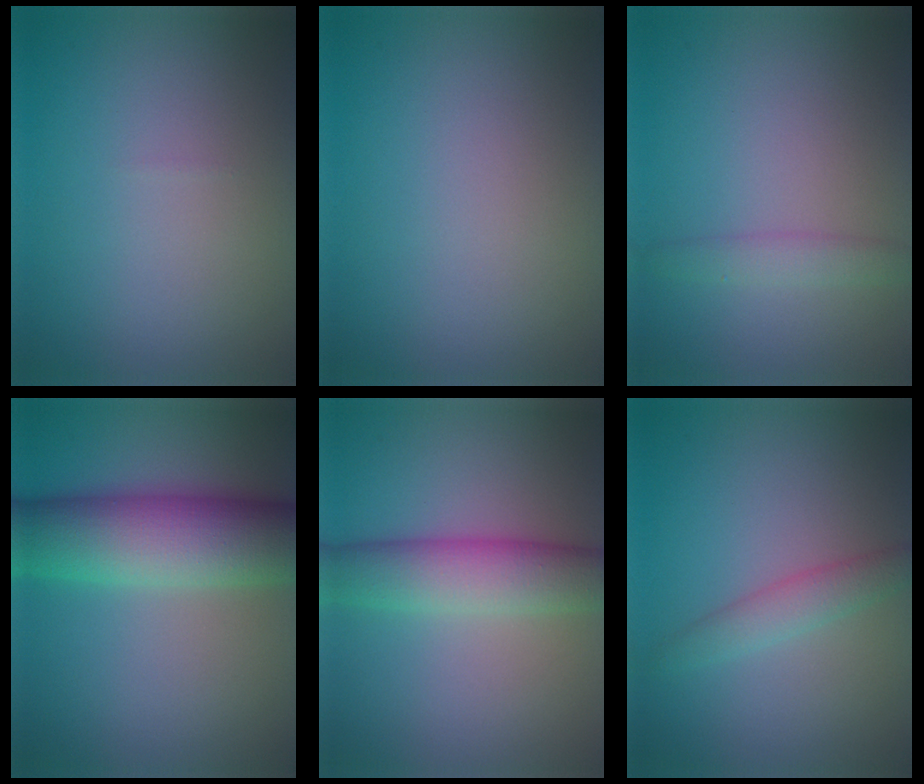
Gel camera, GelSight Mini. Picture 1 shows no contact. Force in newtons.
{"total": 0.0}
{"total": 1.9, "press": 1.9, "slide": 0.1}
{"total": 10.3, "press": 10.3, "slide": 0.5}
{"total": 6.1, "press": 6.1, "slide": 0.1}
{"total": 2.3, "press": 2.3, "slide": 0.0}